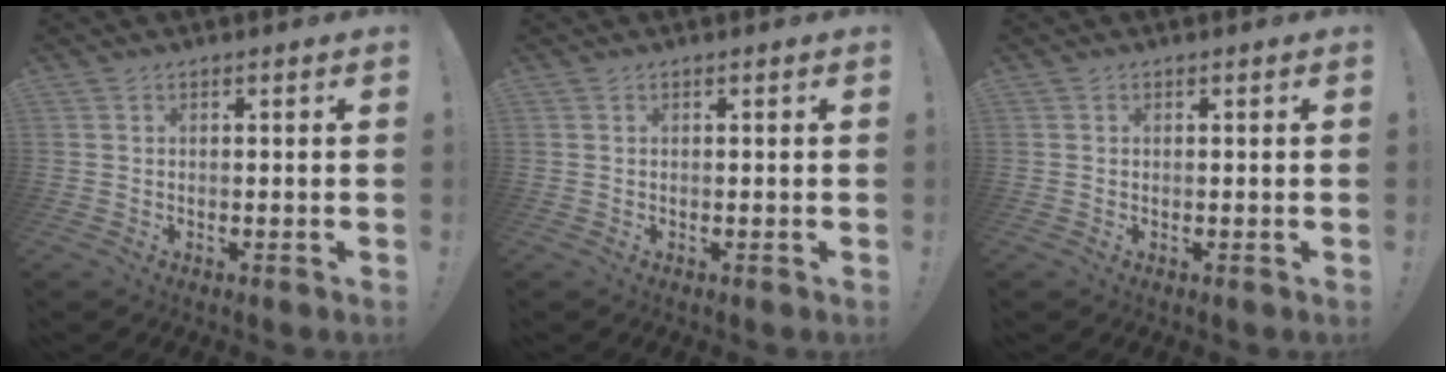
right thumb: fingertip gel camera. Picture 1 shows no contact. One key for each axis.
{"total": 0.0}
{"total": 0.0}